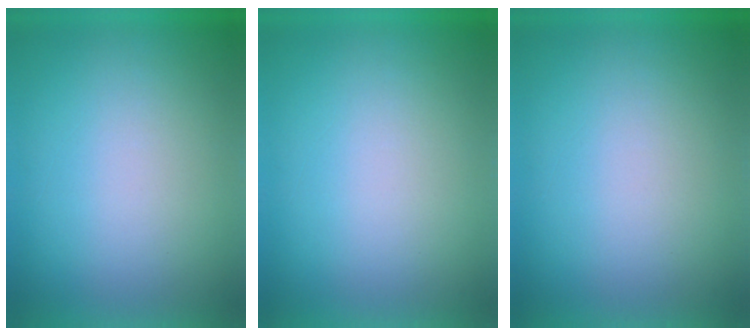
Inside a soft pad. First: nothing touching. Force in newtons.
{"total": 0.0}
{"total": 1.2}